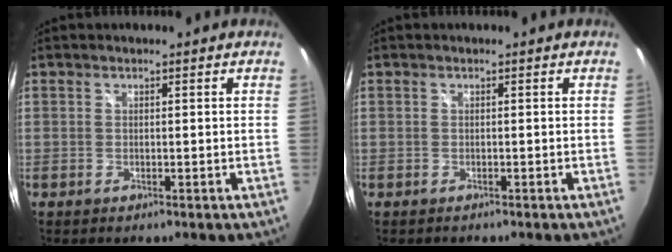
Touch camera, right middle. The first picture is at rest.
{"total": 0.0}